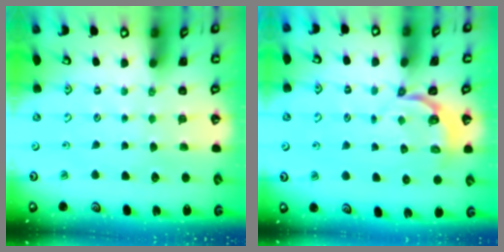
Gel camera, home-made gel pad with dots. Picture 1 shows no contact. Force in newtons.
{"total": 3.4, "press": 2.5, "slide": 2.3}